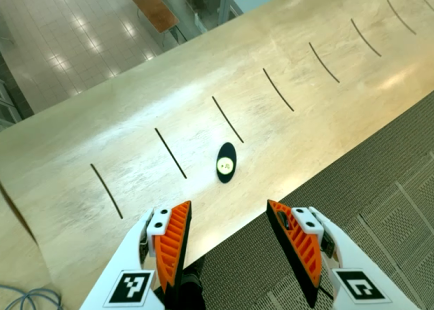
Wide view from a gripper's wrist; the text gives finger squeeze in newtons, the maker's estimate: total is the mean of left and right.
{"total": 0.0}